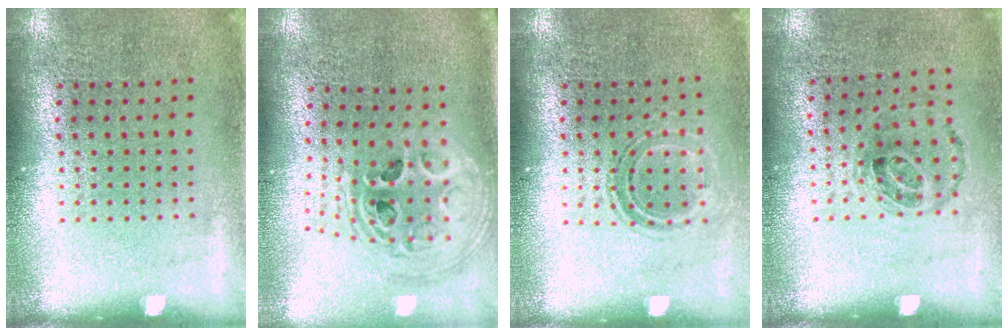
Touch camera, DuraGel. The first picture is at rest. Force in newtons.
{"total": 2.3, "press": 1.8, "slide": 1.6}
{"total": 1.2, "press": 1.0, "slide": 0.7}
{"total": 1.0, "press": 0.7, "slide": 0.7}